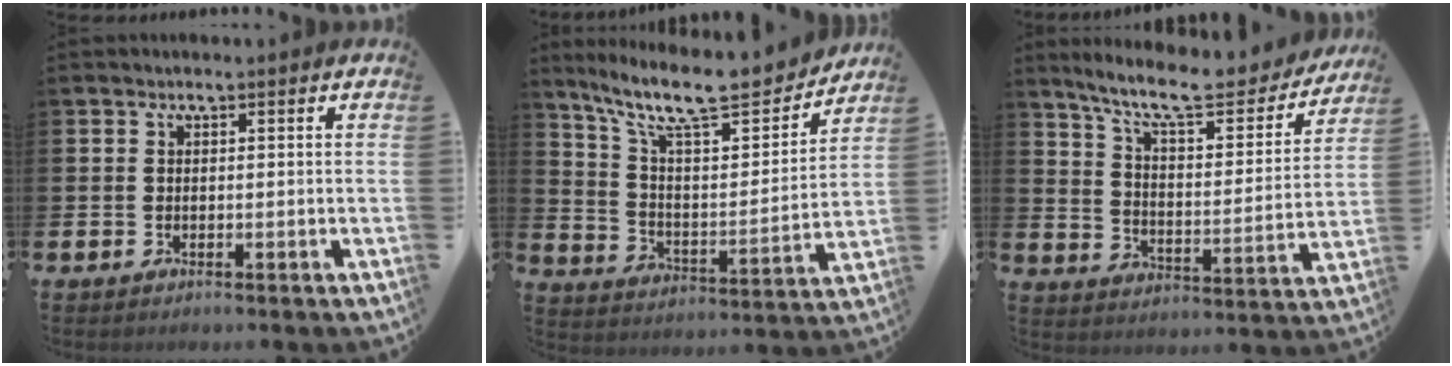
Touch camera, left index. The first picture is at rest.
{"total": 12.4, "force": [10.7, 2.6, 5.7], "torque": [-0.138, -0.072, 0.184]}
{"total": 10.7, "force": [9.4, 2.1, 4.8], "torque": [-0.116, -0.061, 0.157]}